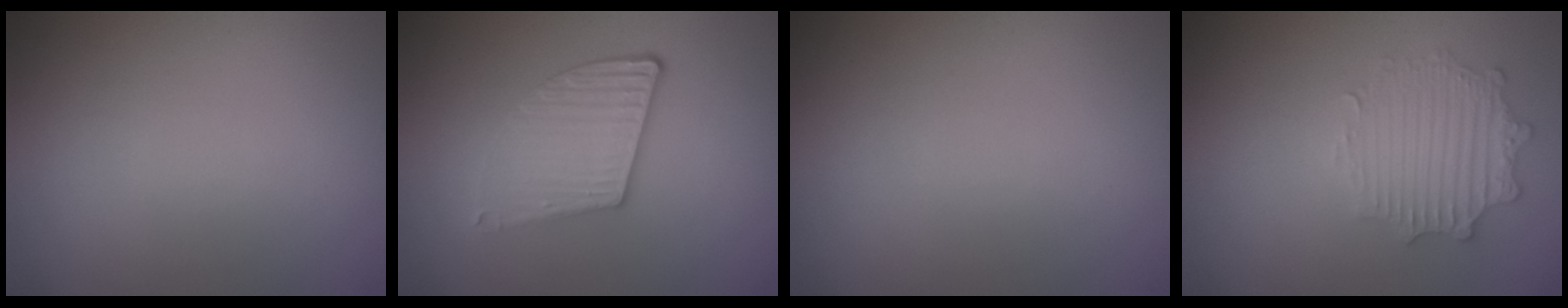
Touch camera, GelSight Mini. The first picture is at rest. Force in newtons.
{"total": 3.8, "press": 3.2, "slide": 2.0}
{"total": 0.0}
{"total": 2.9, "press": 2.9, "slide": 0.1}